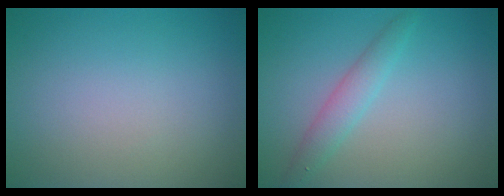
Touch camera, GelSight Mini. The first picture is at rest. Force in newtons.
{"total": 2.2, "press": 2.2, "slide": 0.1}